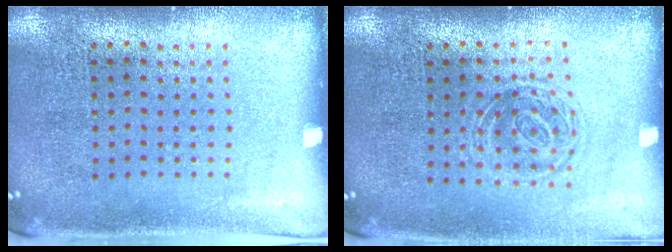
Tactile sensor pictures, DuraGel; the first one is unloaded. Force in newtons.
{"total": 1.4, "press": 1.0, "slide": 0.9}